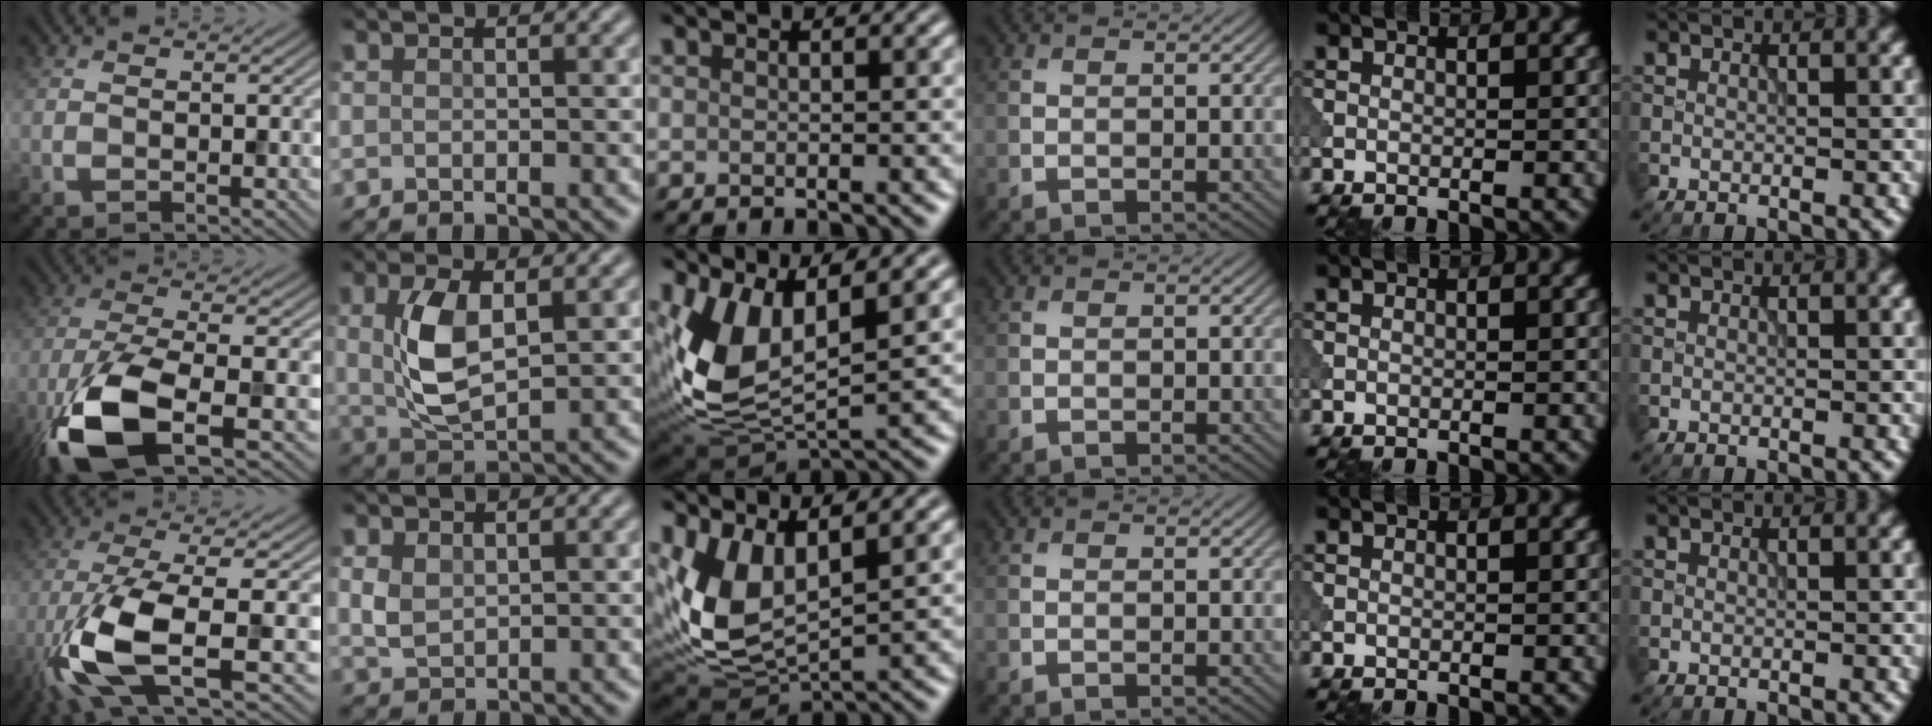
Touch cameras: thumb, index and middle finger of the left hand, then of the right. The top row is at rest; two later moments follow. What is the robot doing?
{"motion": "wipe", "object": "makeup brush"}